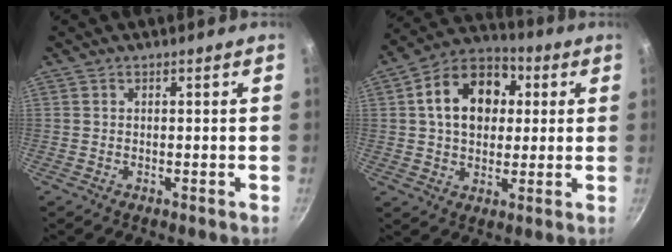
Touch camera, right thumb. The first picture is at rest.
{"total": 15.1, "force": [3.0, 11.1, 9.8], "torque": [-0.126, 0.022, 0.033]}